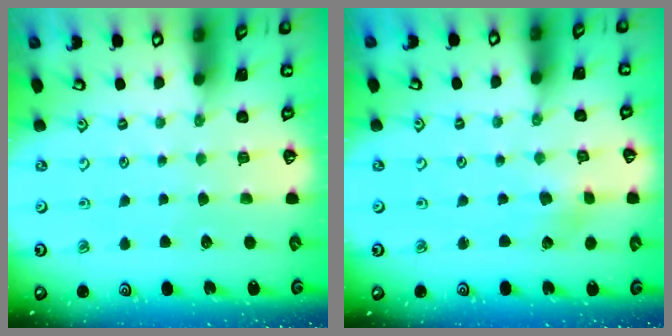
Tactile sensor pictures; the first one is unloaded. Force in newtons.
{"total": 2.3, "press": 2.3, "slide": 0.5}